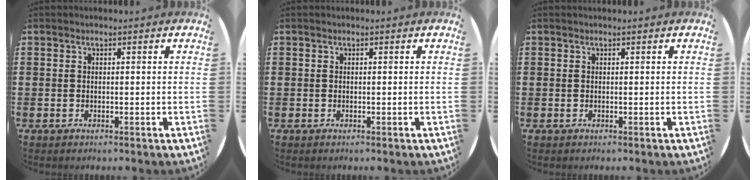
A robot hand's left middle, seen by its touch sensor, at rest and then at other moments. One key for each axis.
{"total": 0.0}
{"total": 0.0}